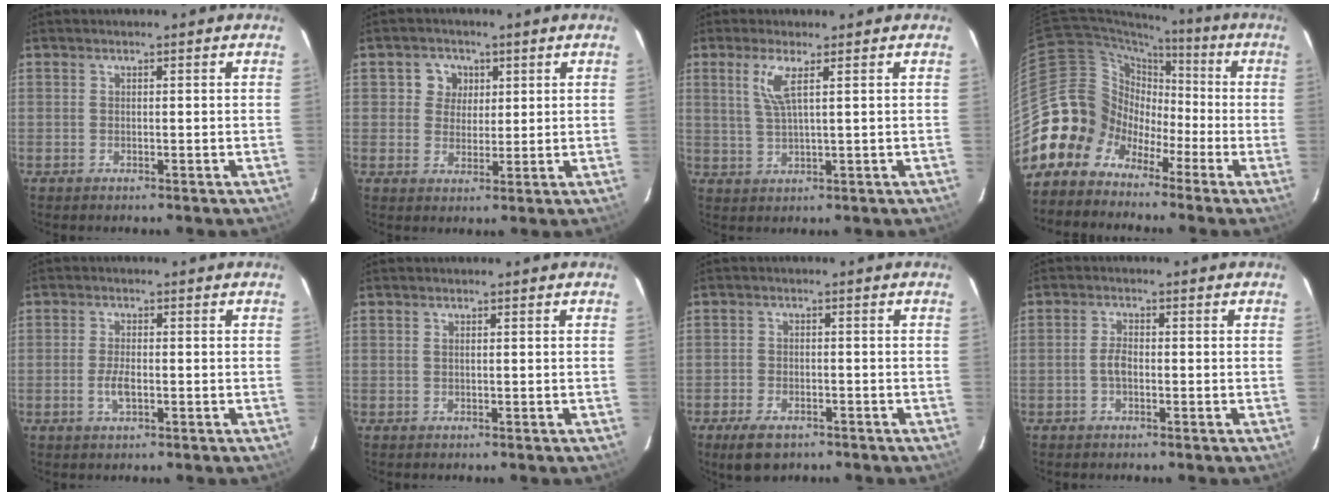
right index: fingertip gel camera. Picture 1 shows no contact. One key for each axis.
{"total": 4.6, "fx": 1.4, "fy": 4.3, "fz": 0.9, "tx": -0.006, "ty": 0.013, "tz": 0.023}
{"total": 4.5, "fx": 1.9, "fy": 0.2, "fz": 4.1, "tx": -0.084, "ty": -0.002, "tz": 0.042}
{"total": 12.7, "fx": -6.8, "fy": 10.6, "fz": 1.4, "tx": -0.056, "ty": 0.049, "tz": -0.135}
{"total": 3.3, "fx": -1.0, "fy": 1.3, "fz": 2.8, "tx": -0.059, "ty": -0.002, "tz": -0.018}
{"total": 0.0}
{"total": 6.4, "fx": -4.5, "fy": 3.3, "fz": 3.3, "tx": -0.084, "ty": -0.011, "tz": -0.072}
{"total": 2.4, "fx": -0.7, "fy": 1.2, "fz": 2.0, "tx": -0.043, "ty": 0.004, "tz": -0.012}